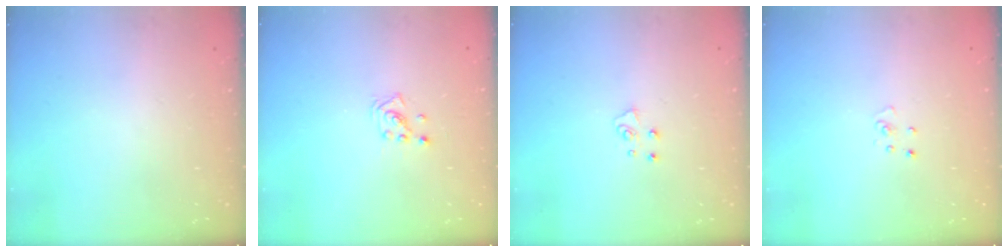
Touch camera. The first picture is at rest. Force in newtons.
{"total": 1.4, "press": 1.4, "slide": 0.1}
{"total": 5.1, "press": 5.1, "slide": 0.4}
{"total": 2.5, "press": 2.5, "slide": 0.3}